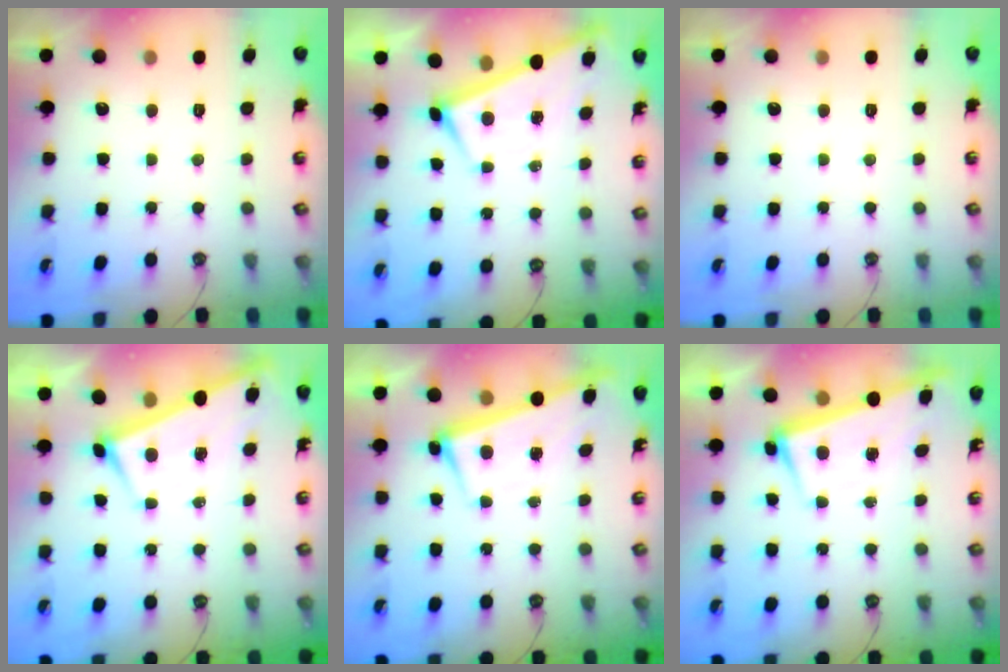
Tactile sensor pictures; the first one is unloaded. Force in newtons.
{"total": 1.4, "press": 1.3, "slide": 0.5}
{"total": 0.0}
{"total": 2.6, "press": 2.6, "slide": 0.2}
{"total": 2.7, "press": 2.7, "slide": 0.4}
{"total": 2.2, "press": 2.1, "slide": 0.9}